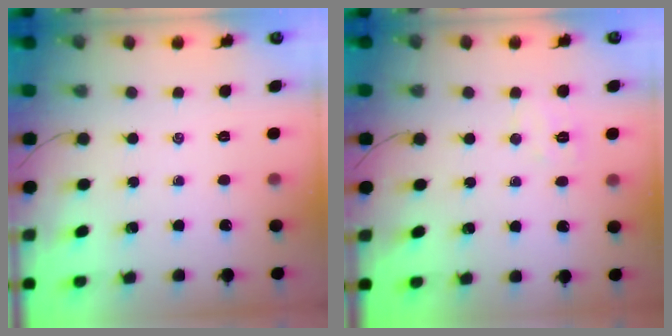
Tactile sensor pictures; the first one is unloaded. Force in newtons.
{"total": 4.5, "press": 4.3, "slide": 1.0}